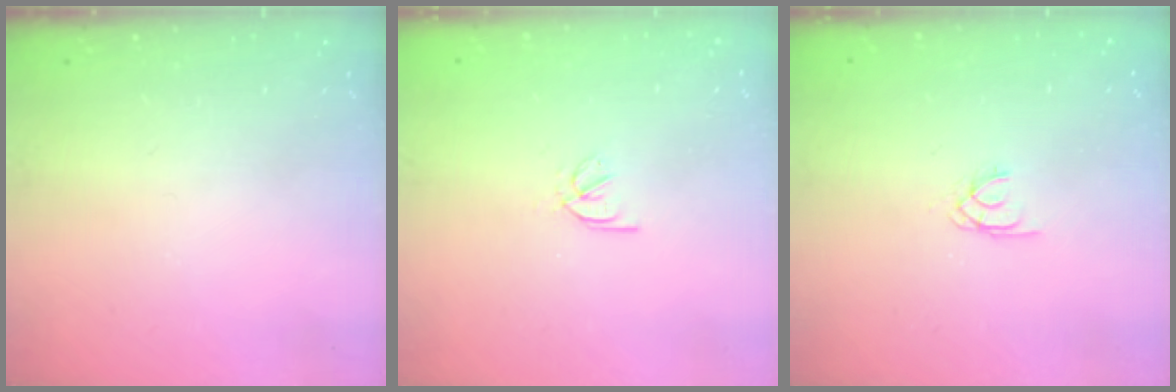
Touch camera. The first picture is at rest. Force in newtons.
{"total": 2.3, "press": 2.2, "slide": 0.5}
{"total": 1.5, "press": 1.4, "slide": 0.2}